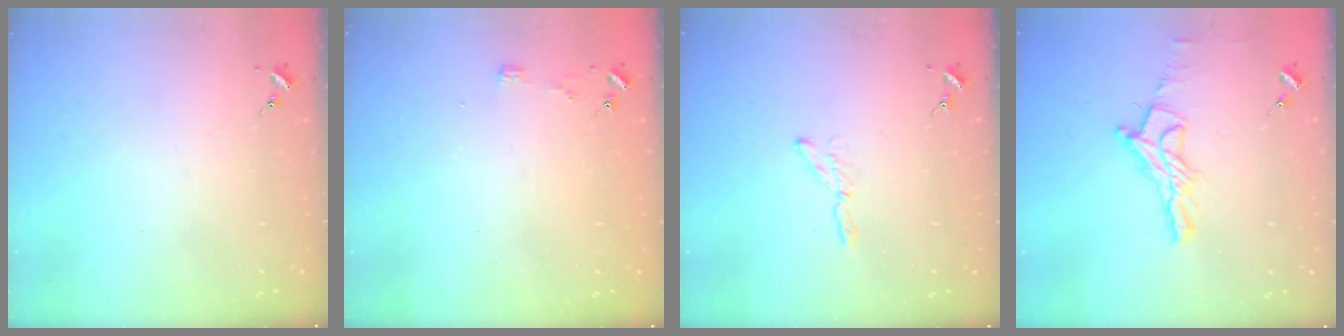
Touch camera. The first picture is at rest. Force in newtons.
{"total": 2.8, "press": 2.8, "slide": 0.2}
{"total": 3.7, "press": 3.7, "slide": 0.4}
{"total": 12.4, "press": 12.3, "slide": 0.9}